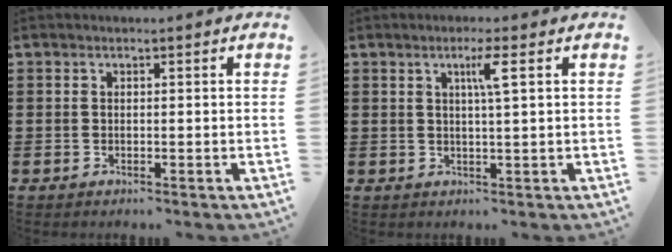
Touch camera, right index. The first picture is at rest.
{"total": 3.4, "force": [1.3, -0.2, 3.1], "torque": [-0.055, -0.006, 0.016]}